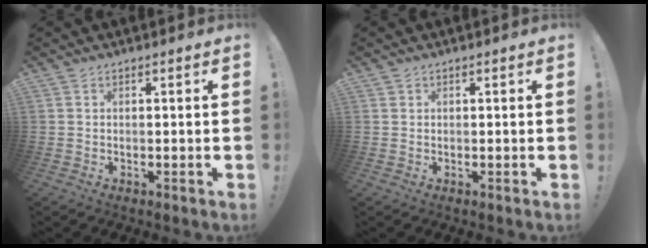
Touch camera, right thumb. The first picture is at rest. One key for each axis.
{"total": 0.6, "fx": 0.4, "fy": 0.4, "fz": 0.0, "tx": 0.004, "ty": -0.002, "tz": 0.007}